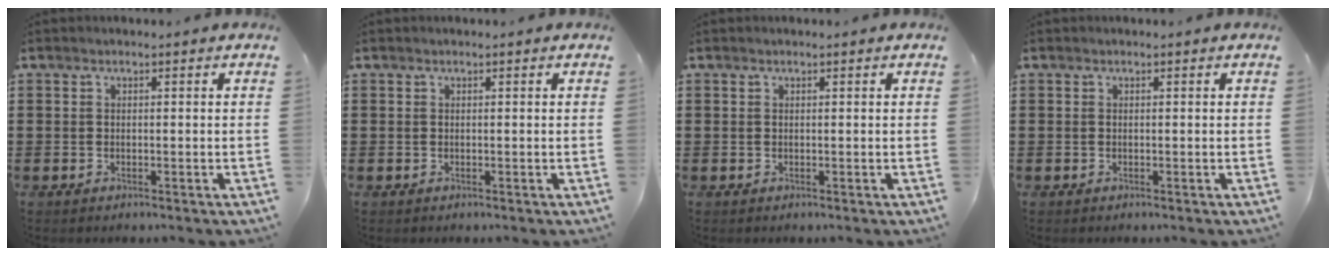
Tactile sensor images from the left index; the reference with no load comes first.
{"total": 0.0}
{"total": 0.0}
{"total": 0.0}